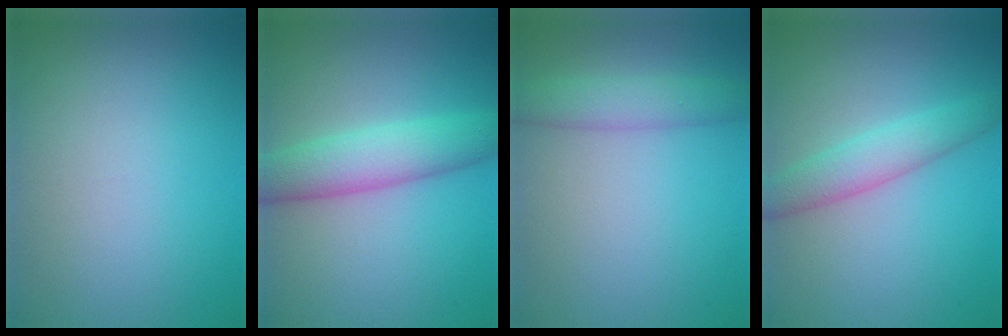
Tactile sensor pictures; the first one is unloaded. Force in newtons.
{"total": 5.2, "press": 5.2, "slide": 0.2}
{"total": 3.0, "press": 3.0, "slide": 0.1}
{"total": 3.3, "press": 3.3, "slide": 0.1}